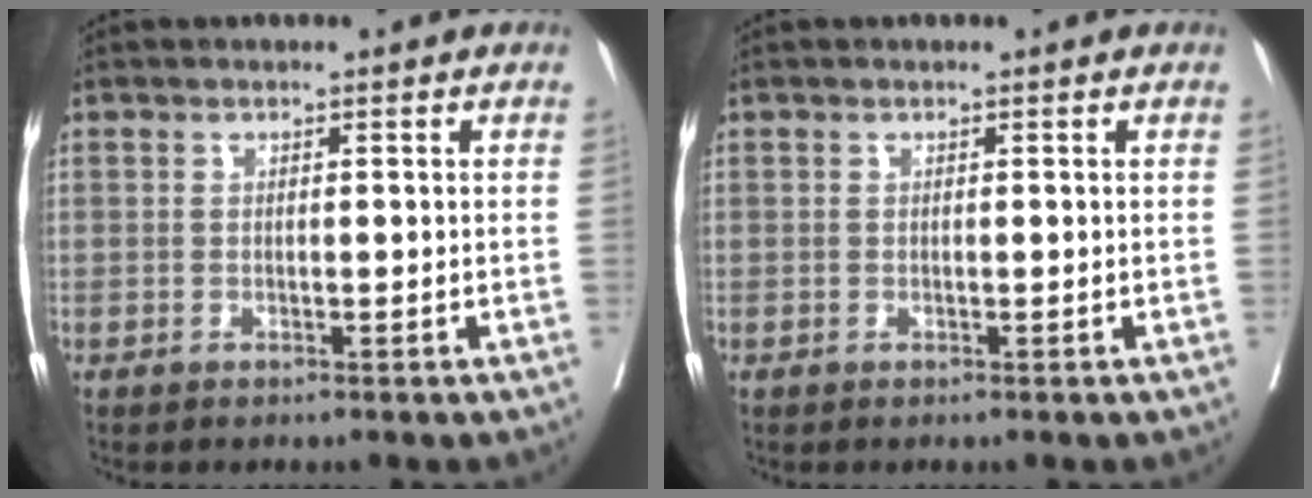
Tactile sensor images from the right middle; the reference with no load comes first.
{"total": 0.0}